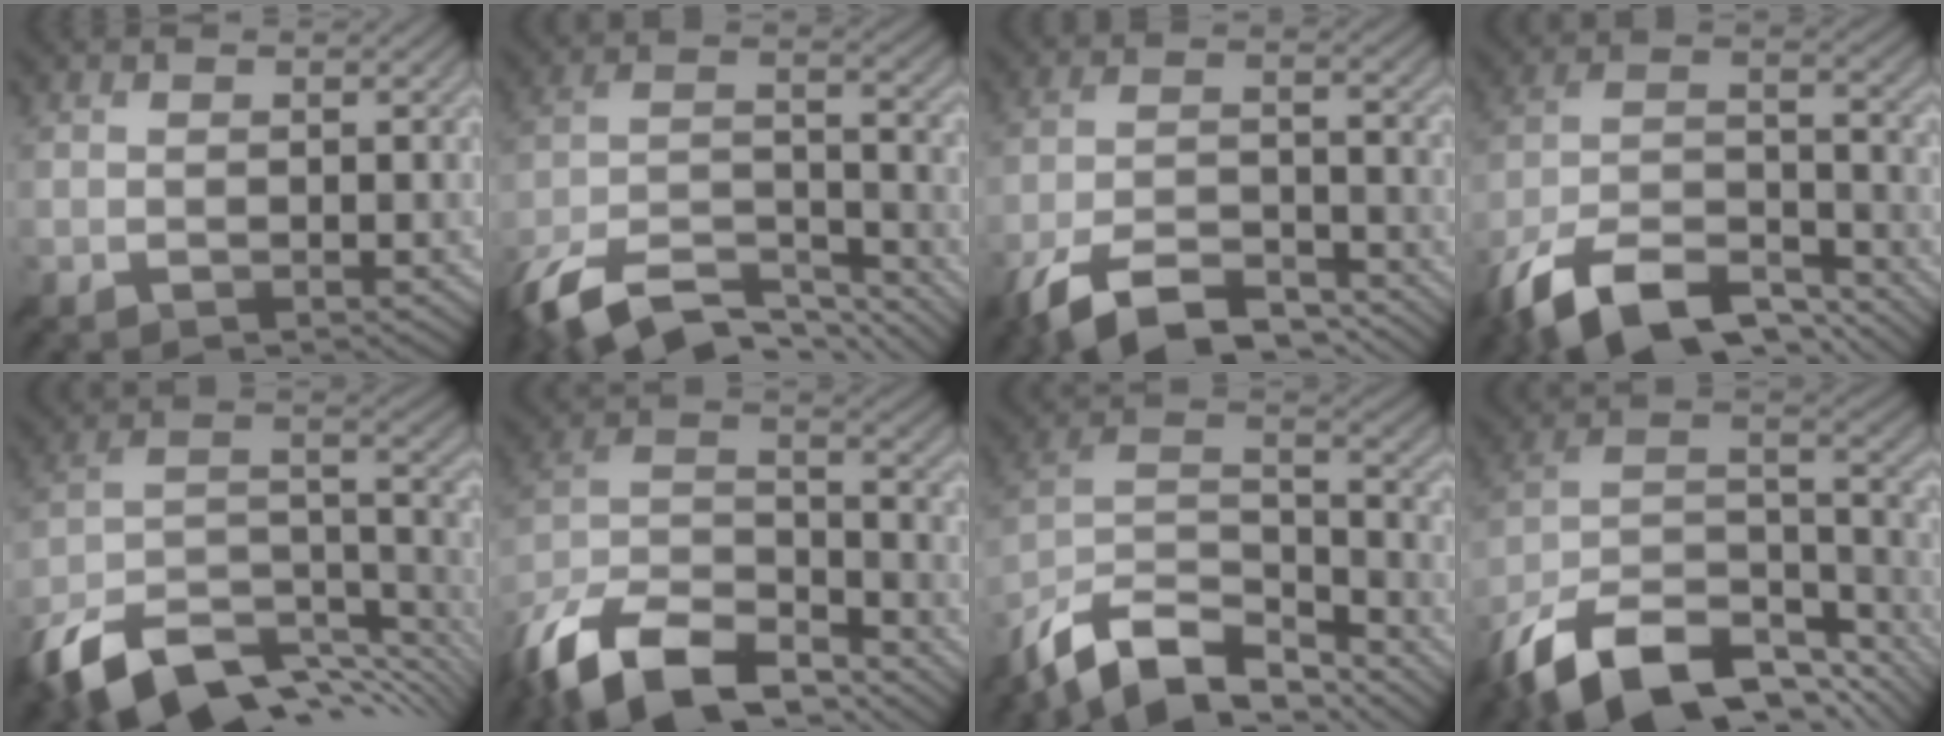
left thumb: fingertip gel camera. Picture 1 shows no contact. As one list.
[{"total": 14.6, "force": [-11.1, 5.1, 7.9], "torque": [-0.188, -0.009, -0.192]}, {"total": 10.9, "force": [-8.0, 3.9, 6.2], "torque": [-0.117, -0.002, -0.156]}, {"total": 14.2, "force": [-10.3, 5.3, 8.2], "torque": [-0.176, -0.003, -0.197]}, {"total": 13.9, "force": [-9.2, 6.0, 8.6], "torque": [-0.188, -0.009, -0.156]}, {"total": 16.5, "force": [-12.2, 7.0, 8.6], "torque": [-0.227, -0.009, -0.214]}, {"total": 13.4, "force": [-10.1, 5.6, 6.9], "torque": [-0.173, 0.007, -0.178]}, {"total": 16.6, "force": [-11.3, 7.3, 9.7], "torque": [-0.226, -0.020, -0.187]}]